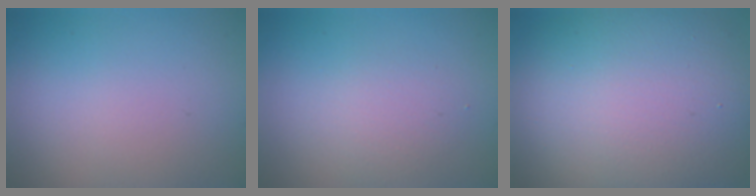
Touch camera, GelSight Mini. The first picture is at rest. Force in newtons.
{"total": 2.1, "press": 2.1, "slide": 0.0}
{"total": 14.9, "press": 14.9, "slide": 1.1}